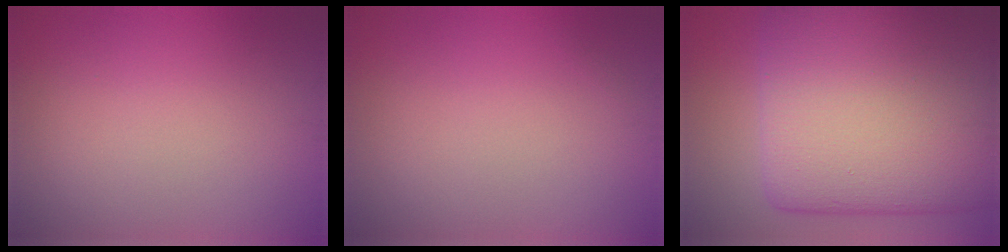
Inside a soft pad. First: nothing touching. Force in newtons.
{"total": 0.0}
{"total": 22.3, "press": 22.3, "slide": 0.8}